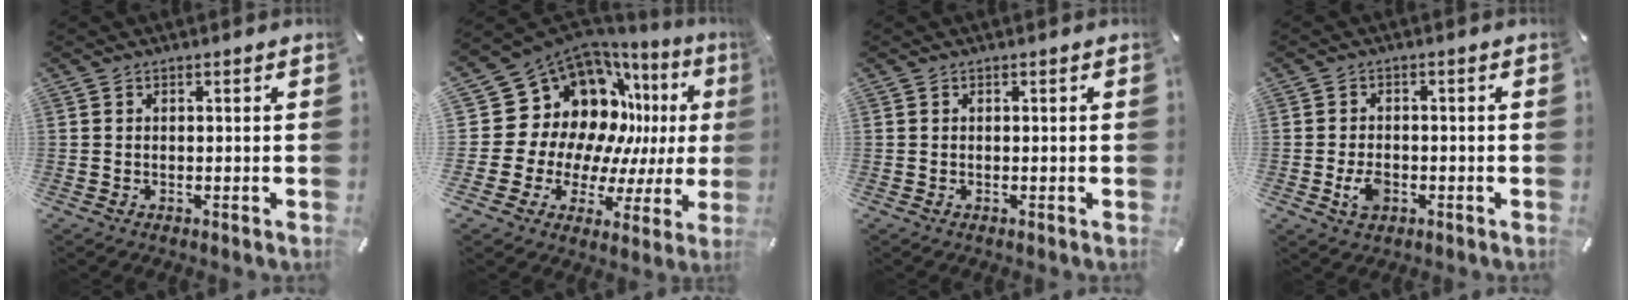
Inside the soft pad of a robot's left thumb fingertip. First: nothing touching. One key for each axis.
{"total": 17.2, "fx": 7.2, "fy": 13.5, "fz": 7.8, "tx": -0.109, "ty": -0.098, "tz": 0.156}
{"total": 0.0}
{"total": 4.4, "fx": -1.4, "fy": 3.0, "fz": 2.8, "tx": -0.068, "ty": 0.000, "tz": -0.027}